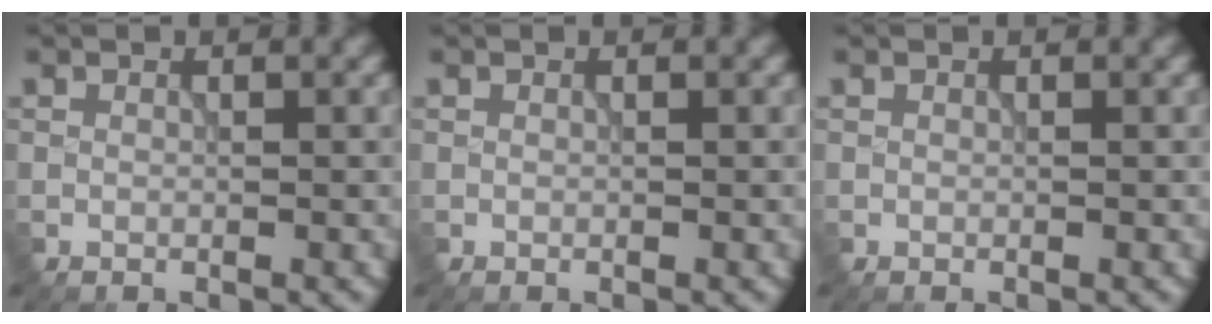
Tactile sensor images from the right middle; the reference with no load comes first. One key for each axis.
{"total": 0.0}
{"total": 0.0}